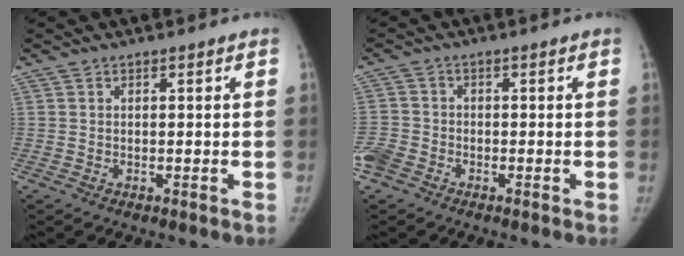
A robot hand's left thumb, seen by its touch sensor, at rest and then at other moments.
{"total": 5.0, "force": [-2.7, 3.6, 2.1], "torque": [-0.052, 0.008, -0.055]}